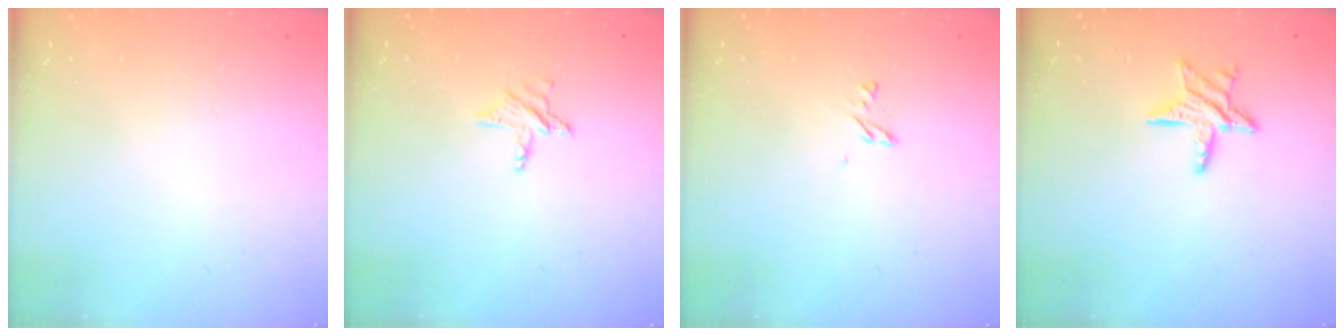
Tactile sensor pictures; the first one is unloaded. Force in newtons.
{"total": 4.4, "press": 4.4, "slide": 0.4}
{"total": 4.3, "press": 4.3, "slide": 0.4}
{"total": 8.7, "press": 8.6, "slide": 1.0}